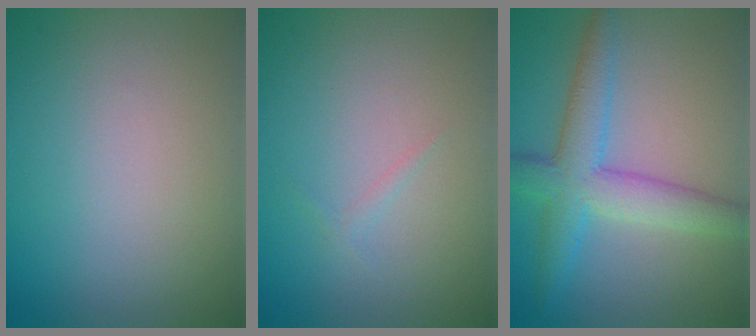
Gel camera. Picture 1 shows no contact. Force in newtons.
{"total": 0.5, "press": 0.5, "slide": 0.1}
{"total": 5.6, "press": 5.6, "slide": 0.1}